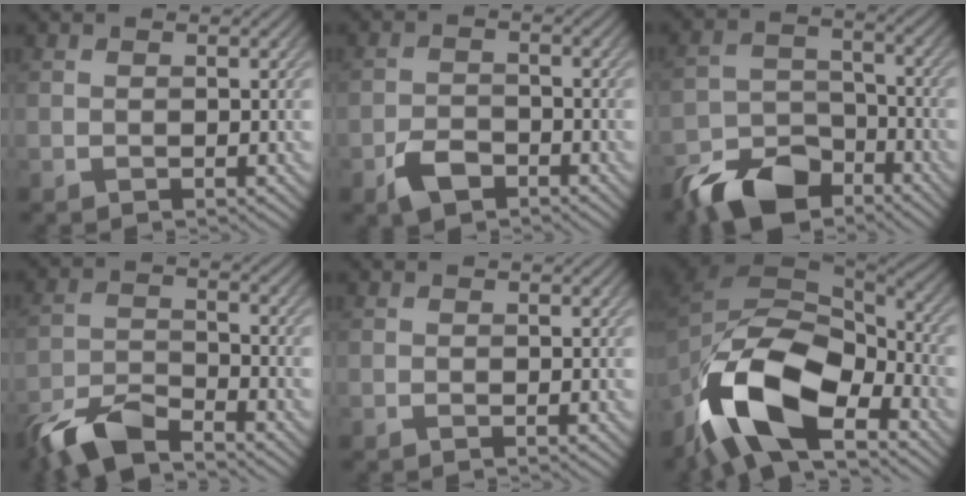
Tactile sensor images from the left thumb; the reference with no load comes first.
{"total": 3.9, "force": [-2.6, 2.1, 2.1], "torque": [-0.042, -0.004, -0.055]}
{"total": 10.2, "force": [-7.7, 5.0, 4.5], "torque": [-0.090, -0.006, -0.149]}
{"total": 7.5, "force": [-6.1, 2.0, 3.7], "torque": [-0.078, -0.006, -0.129]}
{"total": 0.0}
{"total": 17.3, "force": [-9.5, 8.3, 11.8], "torque": [-0.260, -0.040, -0.162]}